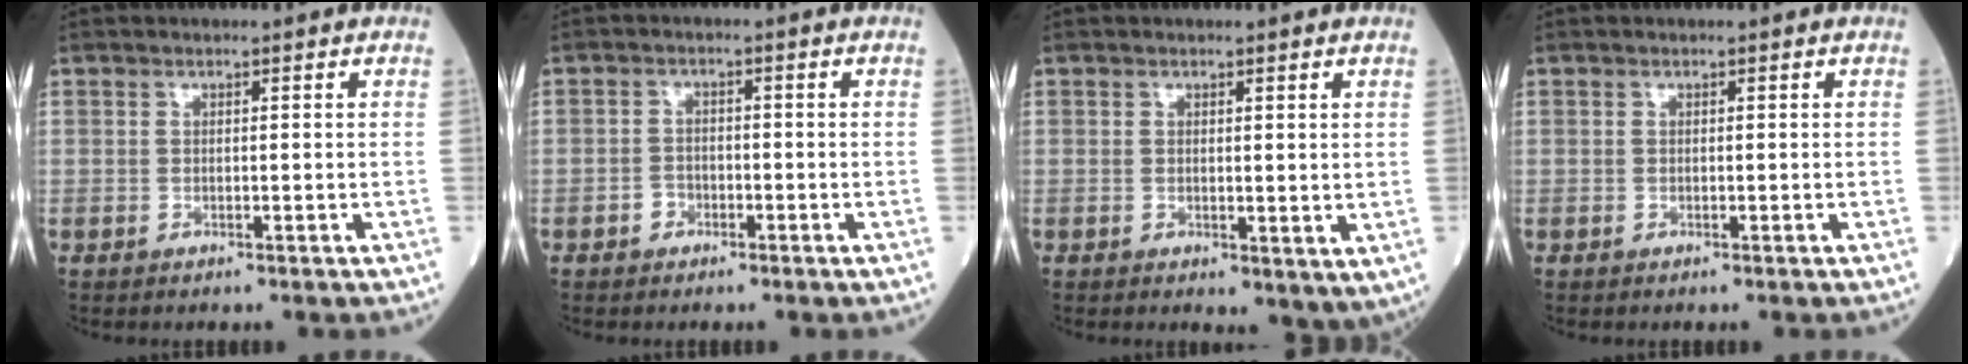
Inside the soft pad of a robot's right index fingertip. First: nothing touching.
{"total": 1.9, "force": [-1.0, 1.5, 0.6], "torque": [-0.007, 0.007, -0.020]}
{"total": 3.4, "force": [0.6, 1.7, 2.9], "torque": [-0.038, -0.014, 0.015]}
{"total": 0.0}